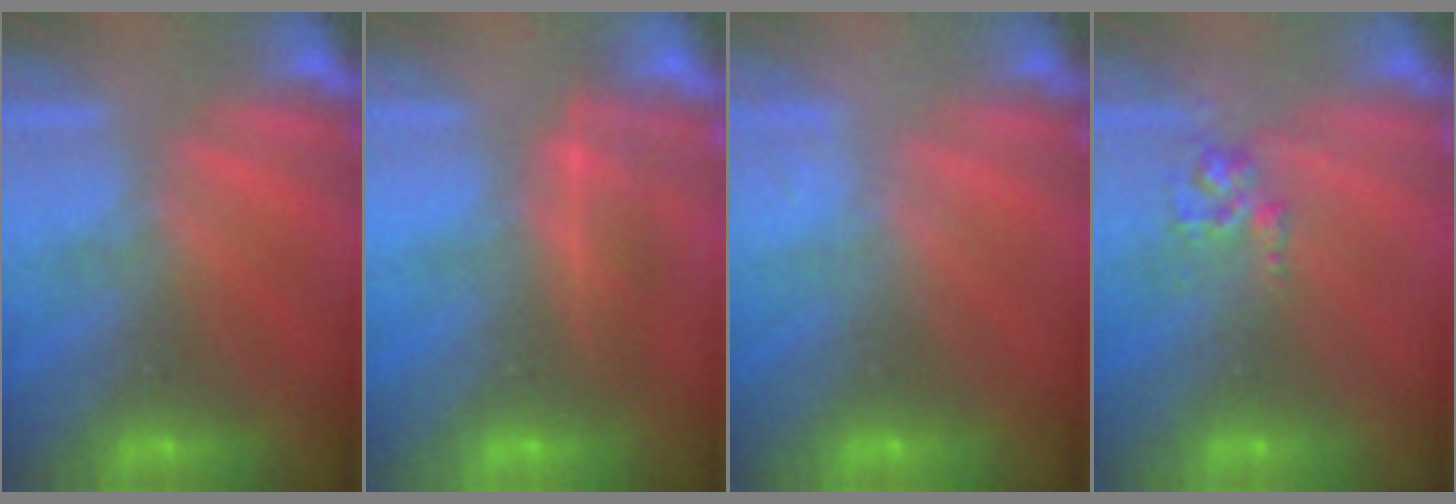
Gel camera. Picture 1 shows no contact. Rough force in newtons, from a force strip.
{"total": 2.2}
{"total": 1.6}
{"total": 2.7}